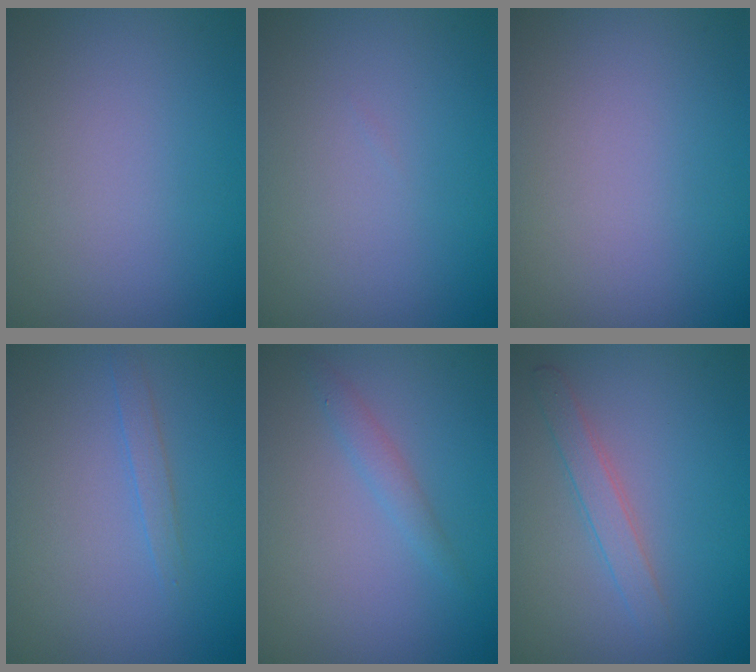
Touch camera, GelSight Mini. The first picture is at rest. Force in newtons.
{"total": 0.0}
{"total": 0.0}
{"total": 1.2, "press": 1.2, "slide": 0.1}
{"total": 1.4, "press": 1.4, "slide": 0.1}
{"total": 2.1, "press": 2.1, "slide": 0.0}